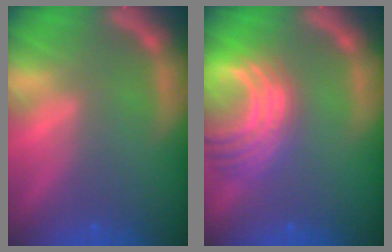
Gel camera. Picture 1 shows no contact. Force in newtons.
{"total": 9.5}